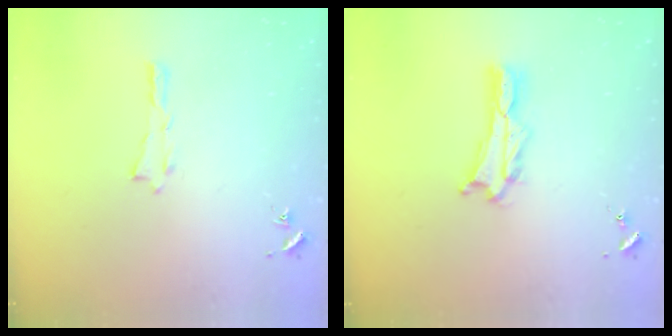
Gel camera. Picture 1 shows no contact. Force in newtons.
{"total": 2.0, "press": 2.0, "slide": 0.3}